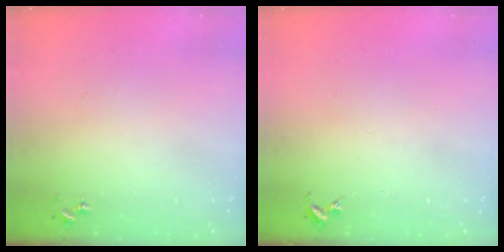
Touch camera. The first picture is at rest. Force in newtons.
{"total": 0.0}